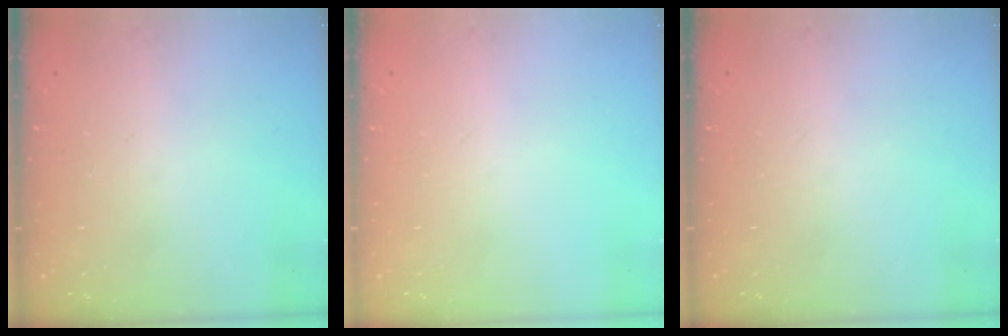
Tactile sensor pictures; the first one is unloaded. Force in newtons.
{"total": 0.0}
{"total": 0.0}